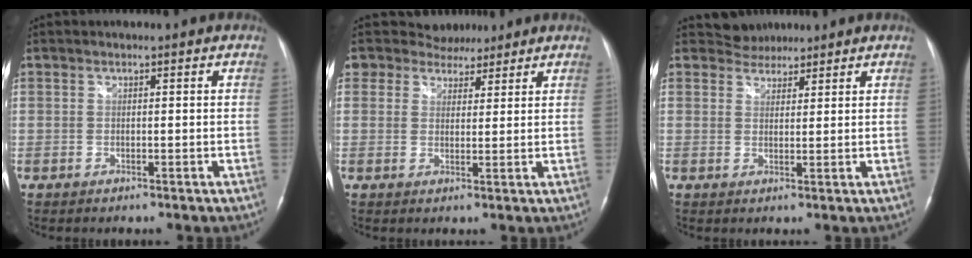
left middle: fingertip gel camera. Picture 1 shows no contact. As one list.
[{"total": 5.6, "force": [4.9, 2.8, 0.3], "torque": [-0.004, 0.011, 0.073]}, {"total": 3.0, "force": [2.7, 1.2, -0.5], "torque": [0.007, 0.008, 0.046]}]